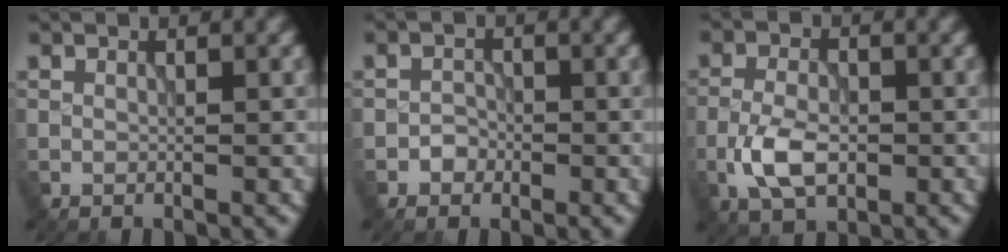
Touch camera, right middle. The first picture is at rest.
{"total": 1.1, "force": [-0.6, 0.9, 0.2], "torque": [0.003, 0.004, -0.009]}
{"total": 4.4, "force": [-1.5, 2.4, 3.3], "torque": [-0.068, 0.000, -0.034]}